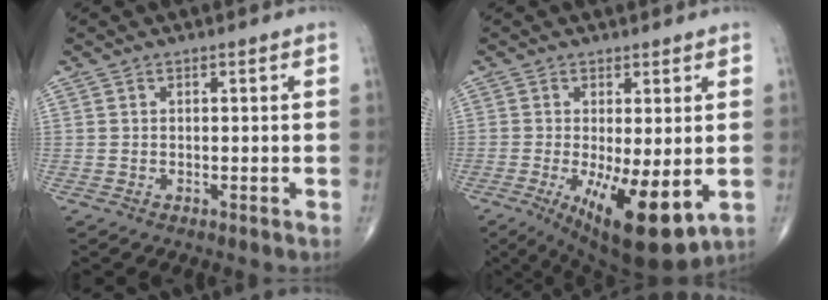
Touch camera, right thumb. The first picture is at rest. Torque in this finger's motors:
{"motor_torque": [1.28, 3.05, 0.89, 0.56, 0.41]}